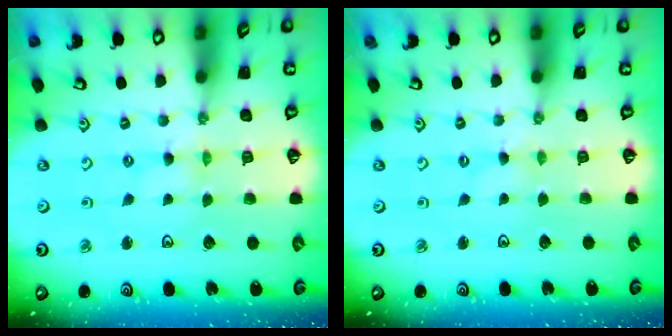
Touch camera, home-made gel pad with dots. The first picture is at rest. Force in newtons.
{"total": 0.0}